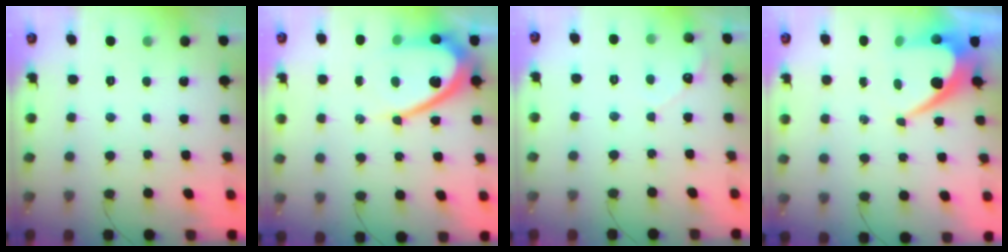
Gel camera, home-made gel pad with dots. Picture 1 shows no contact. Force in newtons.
{"total": 14.1, "press": 14.0, "slide": 1.1}
{"total": 2.8, "press": 2.8, "slide": 0.2}
{"total": 10.3, "press": 10.2, "slide": 0.6}